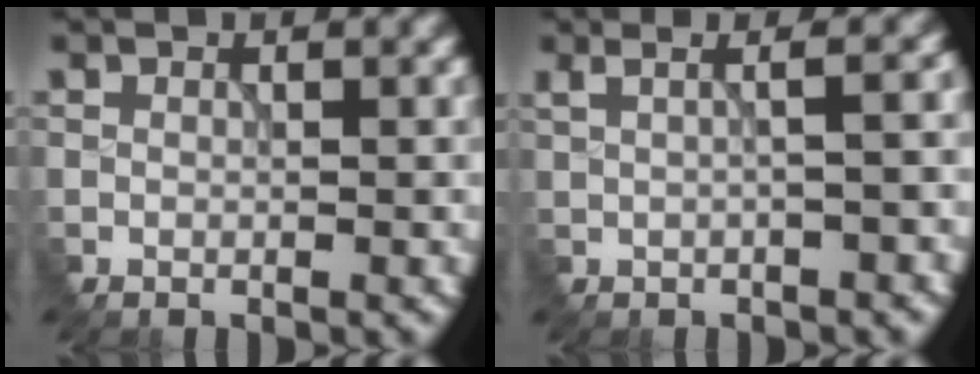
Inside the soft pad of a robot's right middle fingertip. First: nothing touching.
{"total": 4.4, "force": [0.9, 2.0, 3.8], "torque": [-0.027, 0.030, -0.005]}